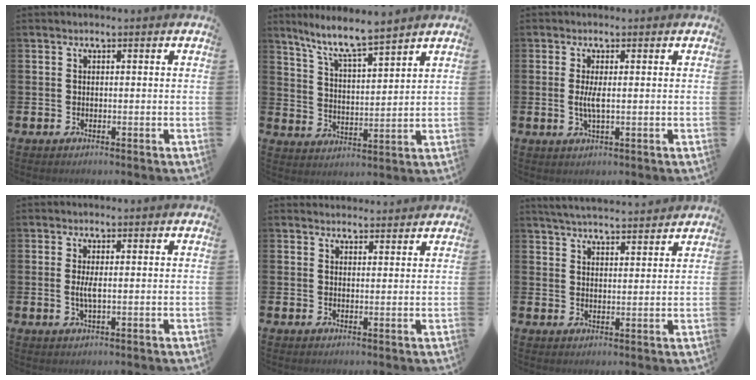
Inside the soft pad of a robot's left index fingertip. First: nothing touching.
{"total": 8.0, "force": [7.2, 0.3, 3.4], "torque": [-0.093, -0.037, 0.127]}
{"total": 2.3, "force": [0.1, 0.4, 2.3], "torque": [-0.049, -0.001, 0.003]}
{"total": 2.0, "force": [0.1, 0.4, 1.9], "torque": [-0.042, 0.001, 0.003]}
{"total": 2.4, "force": [2.3, 0.5, -0.2], "torque": [0.007, -0.012, 0.041]}
{"total": 4.7, "force": [4.7, 0.2, 0.4], "torque": [-0.021, -0.026, 0.083]}